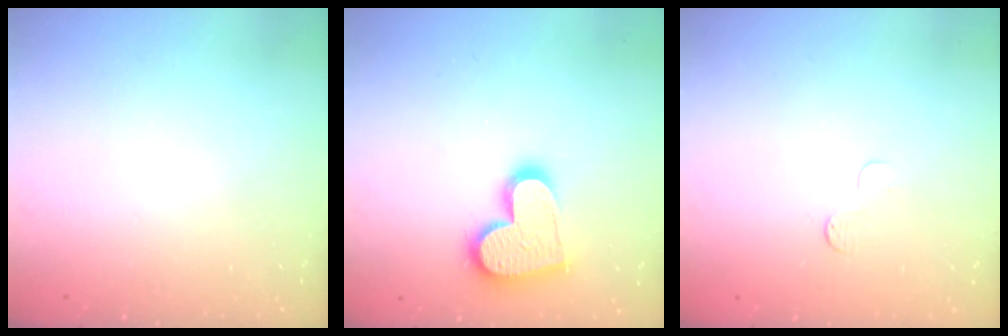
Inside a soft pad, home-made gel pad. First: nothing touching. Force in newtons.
{"total": 15.5, "press": 15.5, "slide": 1.1}
{"total": 4.5, "press": 4.5, "slide": 0.3}